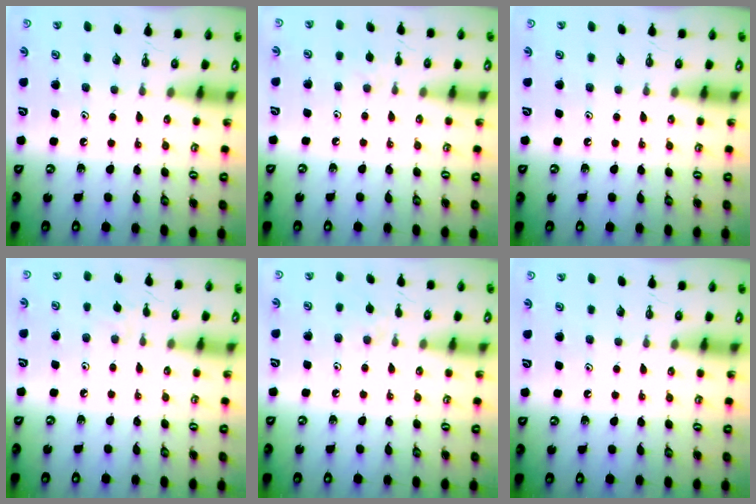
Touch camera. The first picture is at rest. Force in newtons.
{"total": 2.8, "press": 2.7, "slide": 0.5}
{"total": 0.0}
{"total": 4.3, "press": 4.3, "slide": 0.7}
{"total": 2.9, "press": 2.9, "slide": 0.5}
{"total": 0.0}